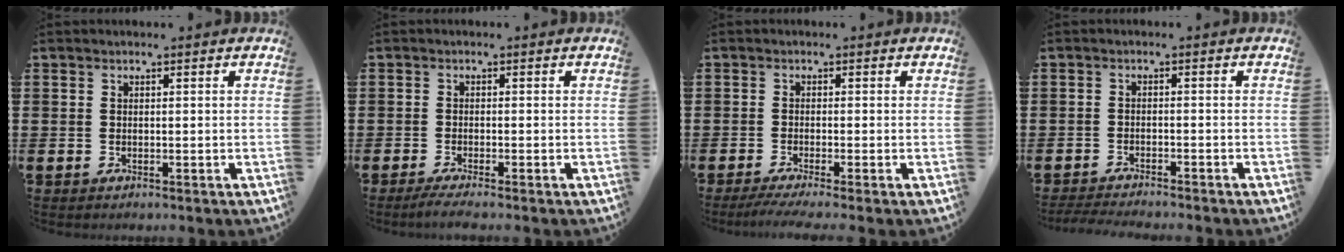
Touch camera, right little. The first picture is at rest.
{"total": 1.4, "force": [-1.0, 0.0, 1.0], "torque": [-0.016, -0.001, -0.018]}
{"total": 1.6, "force": [-0.9, 0.0, 1.3], "torque": [-0.021, -0.002, -0.017]}
{"total": 1.8, "force": [-1.8, -0.1, 0.2], "torque": [-0.004, 0.001, -0.036]}